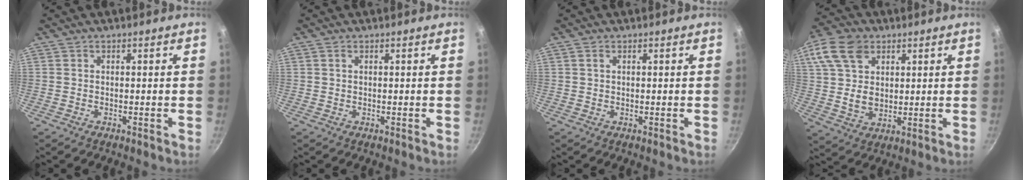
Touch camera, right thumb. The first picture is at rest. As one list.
[{"total": 0.7, "force": [0.4, 0.5, 0.4], "torque": [-0.006, 0.000, 0.006]}, {"total": 1.0, "force": [0.5, 0.6, 0.6], "torque": [-0.010, 0.000, 0.008]}, {"total": 16.3, "force": [6.6, 11.8, 9.2], "torque": [-0.184, 0.002, 0.123]}]